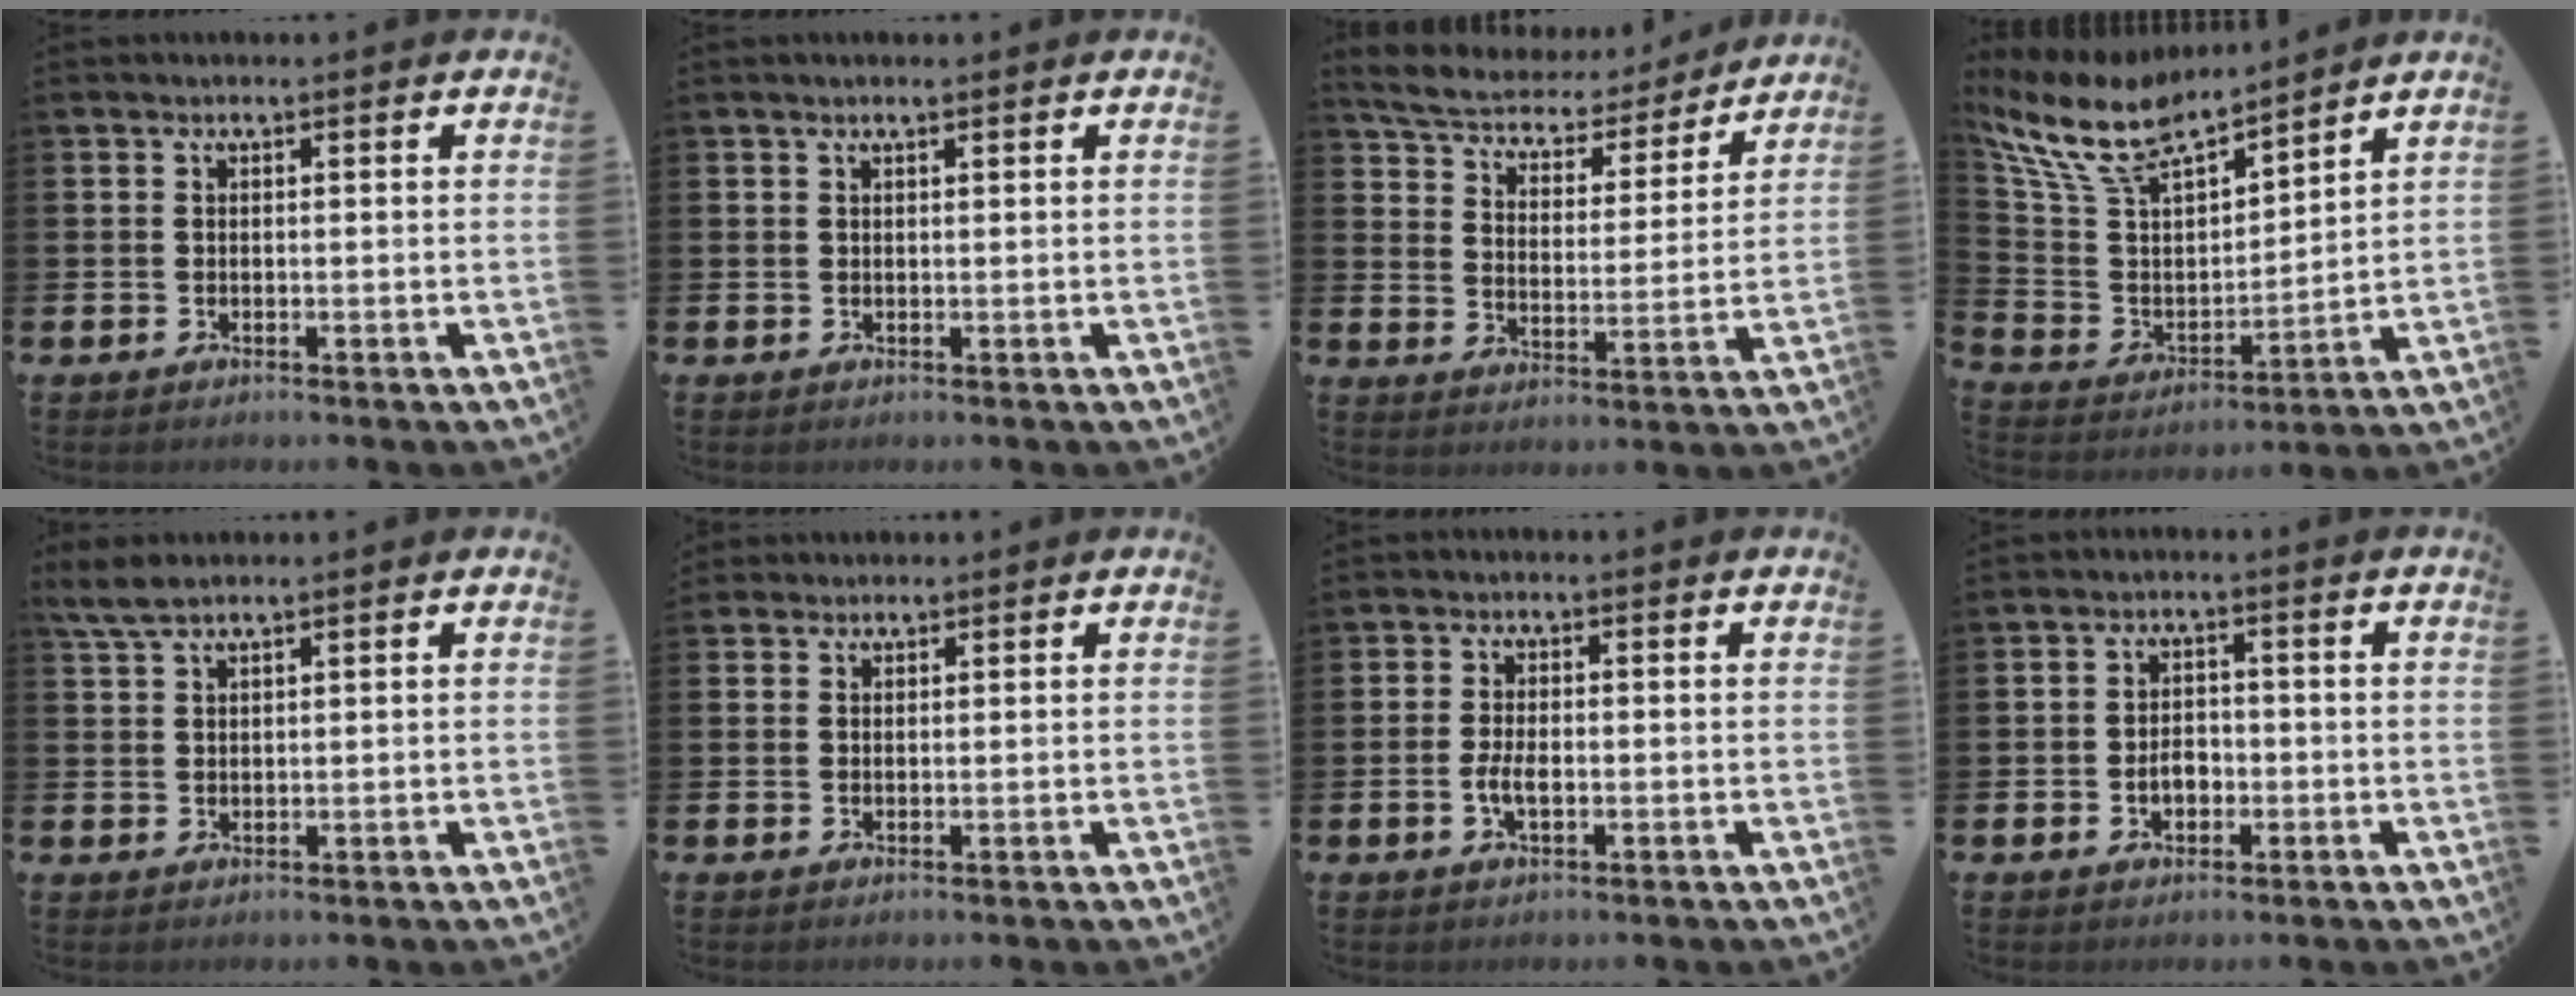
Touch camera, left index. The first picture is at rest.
{"total": 0.8, "force": [0.7, 0.1, 0.5], "torque": [-0.007, 0.001, 0.012]}
{"total": 5.9, "force": [5.6, 1.6, 1.2], "torque": [-0.057, -0.040, 0.093]}
{"total": 10.4, "force": [9.0, 3.1, 4.1], "torque": [-0.129, -0.053, 0.160]}
{"total": 3.3, "force": [2.7, 0.9, 1.8], "torque": [-0.039, -0.001, 0.049]}
{"total": 1.5, "force": [1.4, 0.6, -0.1], "torque": [0.008, 0.001, 0.025]}
{"total": 2.7, "force": [-0.6, 1.2, 2.3], "torque": [-0.042, 0.002, -0.011]}
{"total": 3.0, "force": [-0.8, 2.1, 2.0], "torque": [-0.021, -0.005, -0.021]}